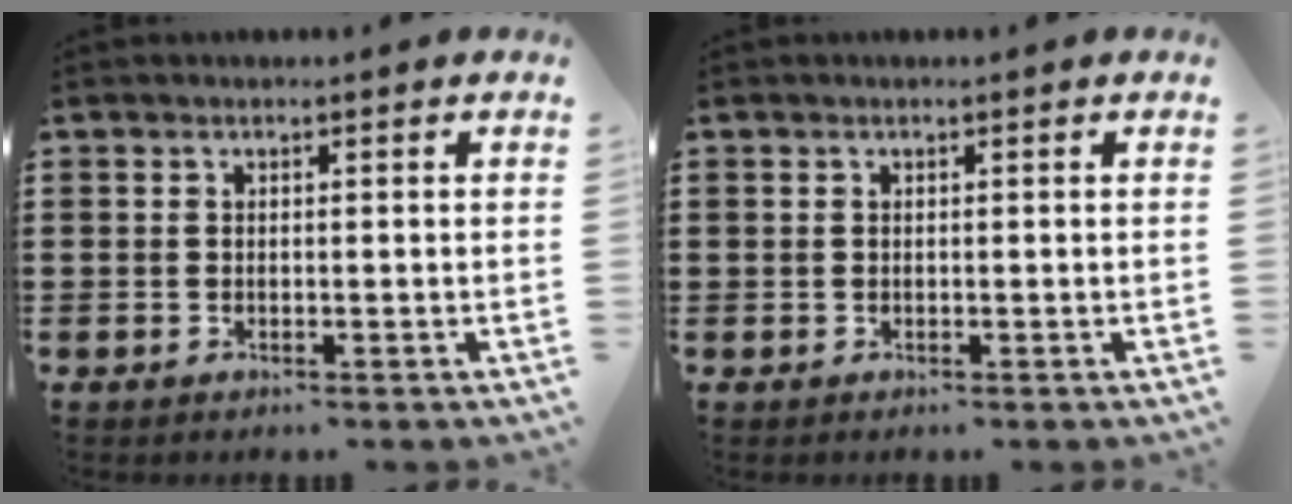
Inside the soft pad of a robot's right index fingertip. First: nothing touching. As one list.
[{"total": 0.0}]